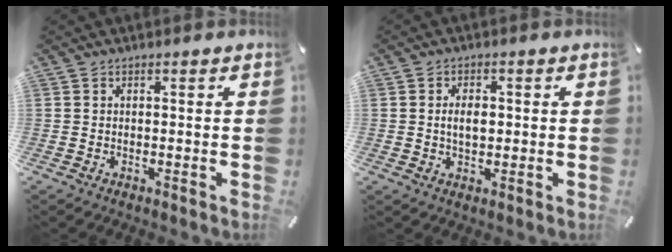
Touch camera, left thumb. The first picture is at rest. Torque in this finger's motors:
{"motor_torque": [0.71, 0.96, 0.57, -0.05, 0.04]}